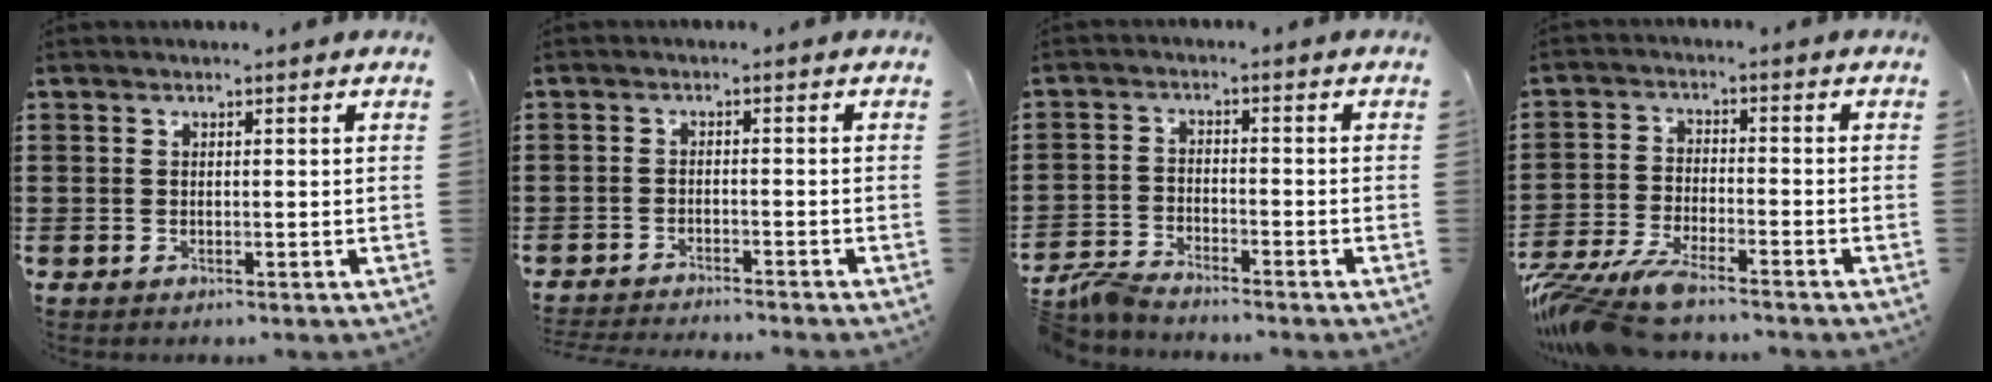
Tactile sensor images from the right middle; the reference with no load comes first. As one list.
[{"total": 2.2, "force": [-2.2, -0.2, 0.1], "torque": [-0.004, 0.000, -0.047]}, {"total": 3.8, "force": [-3.6, 0.5, 1.0], "torque": [-0.040, 0.000, -0.079]}, {"total": 7.3, "force": [-6.5, 1.0, 3.1], "torque": [-0.082, -0.006, -0.130]}]